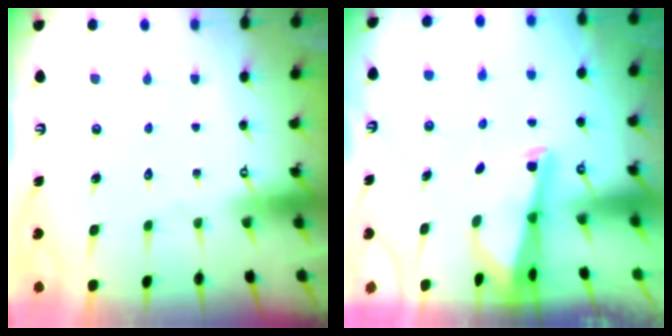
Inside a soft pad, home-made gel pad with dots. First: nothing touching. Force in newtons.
{"total": 2.6, "press": 2.6, "slide": 0.2}